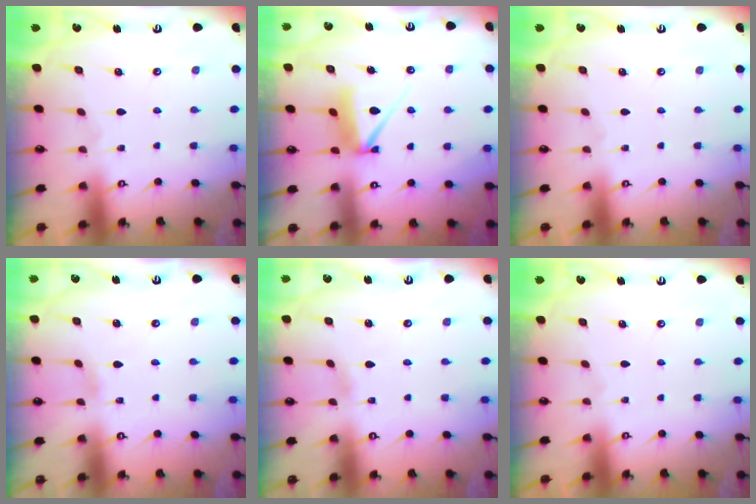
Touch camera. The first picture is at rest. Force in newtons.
{"total": 7.0, "press": 7.0, "slide": 0.7}
{"total": 0.0}
{"total": 1.9, "press": 1.9, "slide": 0.2}
{"total": 1.9, "press": 1.9, "slide": 0.2}
{"total": 0.0}